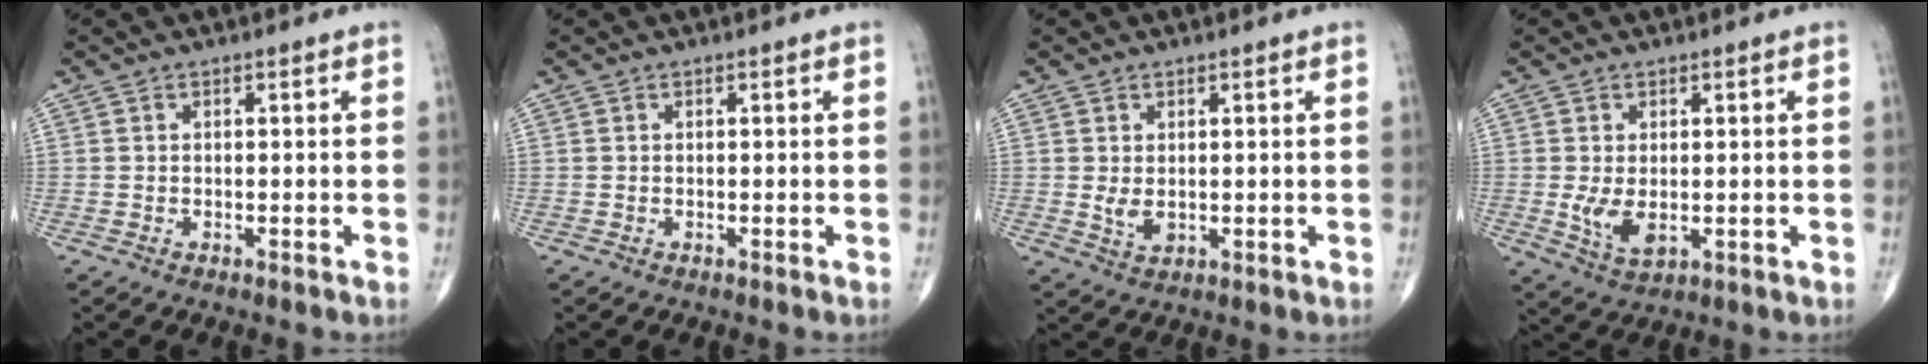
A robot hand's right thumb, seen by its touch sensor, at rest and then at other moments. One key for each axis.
{"total": 0.0}
{"total": 3.0, "fx": 0.3, "fy": 1.9, "fz": 2.3, "tx": -0.036, "ty": -0.010, "tz": 0.013}
{"total": 5.5, "fx": -0.3, "fy": 3.2, "fz": 4.5, "tx": -0.083, "ty": -0.015, "tz": 0.004}